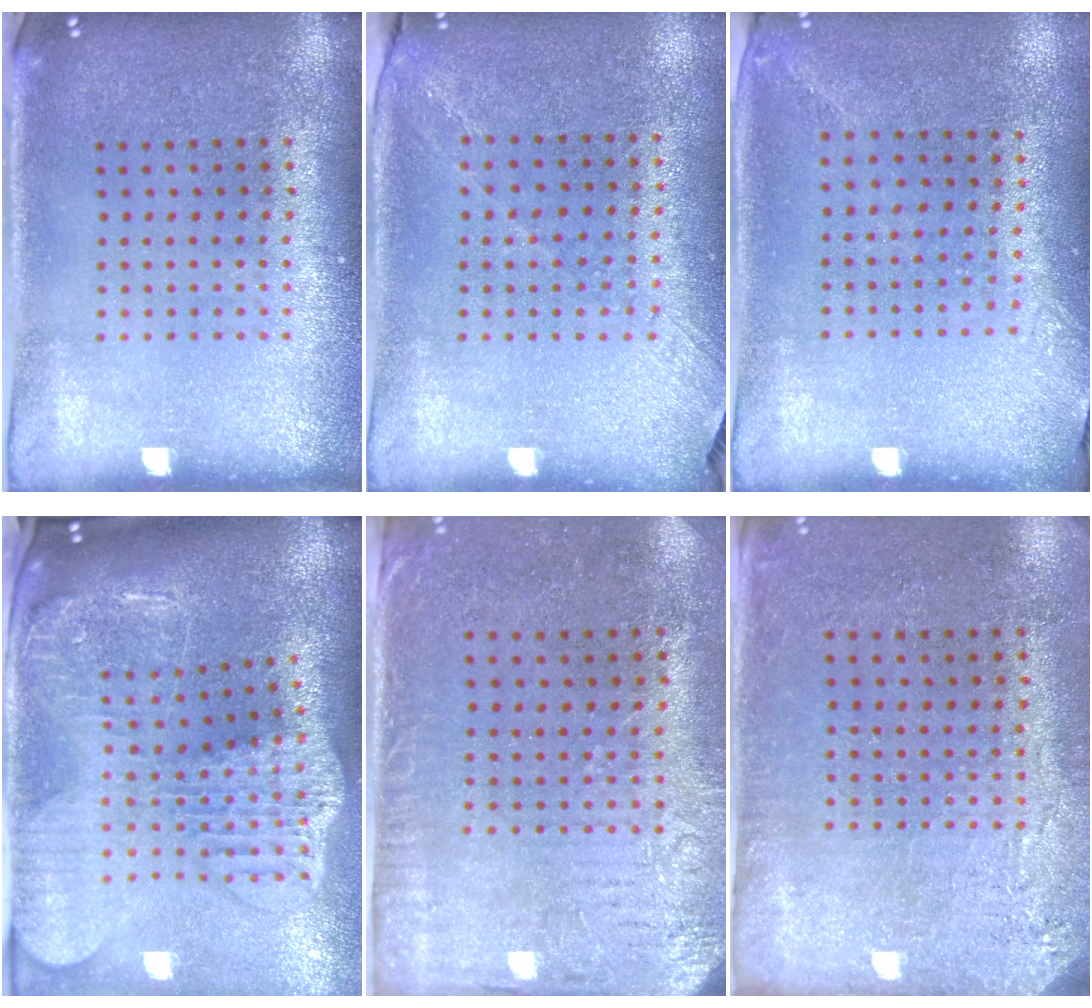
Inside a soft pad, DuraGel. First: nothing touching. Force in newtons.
{"total": 1.3, "press": 1.0, "slide": 0.8}
{"total": 1.4, "press": 1.1, "slide": 0.9}
{"total": 4.2, "press": 3.1, "slide": 2.7}
{"total": 3.2, "press": 2.5, "slide": 2.0}
{"total": 2.8, "press": 2.4, "slide": 1.6}